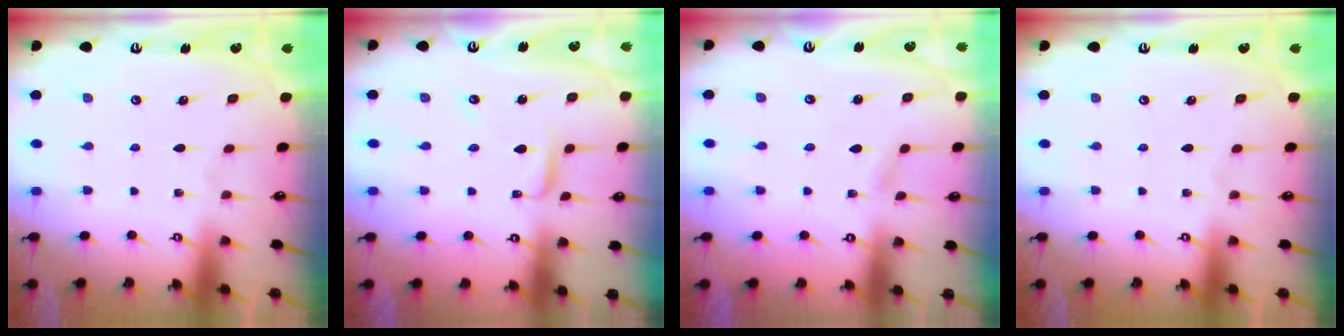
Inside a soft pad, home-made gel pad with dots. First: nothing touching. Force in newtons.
{"total": 3.0, "press": 3.0, "slide": 0.4}
{"total": 1.8, "press": 1.8, "slide": 0.2}
{"total": 0.0}